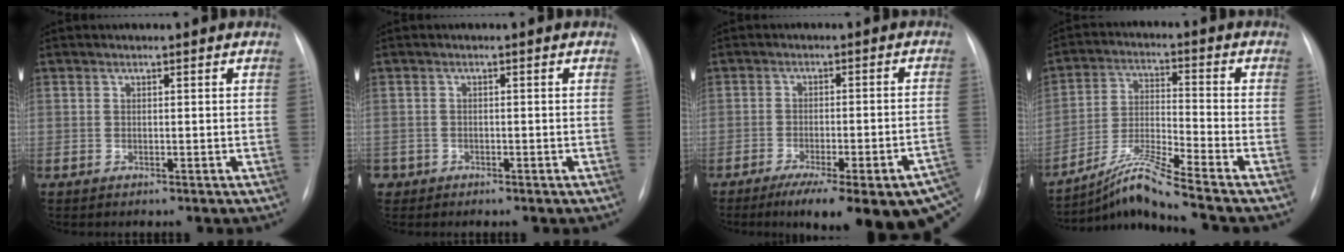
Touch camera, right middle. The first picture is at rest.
{"total": 1.6, "force": [-0.9, 1.3, 0.0], "torque": [0.002, 0.006, -0.013]}
{"total": 20.7, "force": [-13.9, 3.2, 15.0], "torque": [-0.147, -0.004, -0.181]}
{"total": 10.0, "force": [-8.5, -2.5, 4.6], "torque": [-0.091, -0.016, -0.157]}